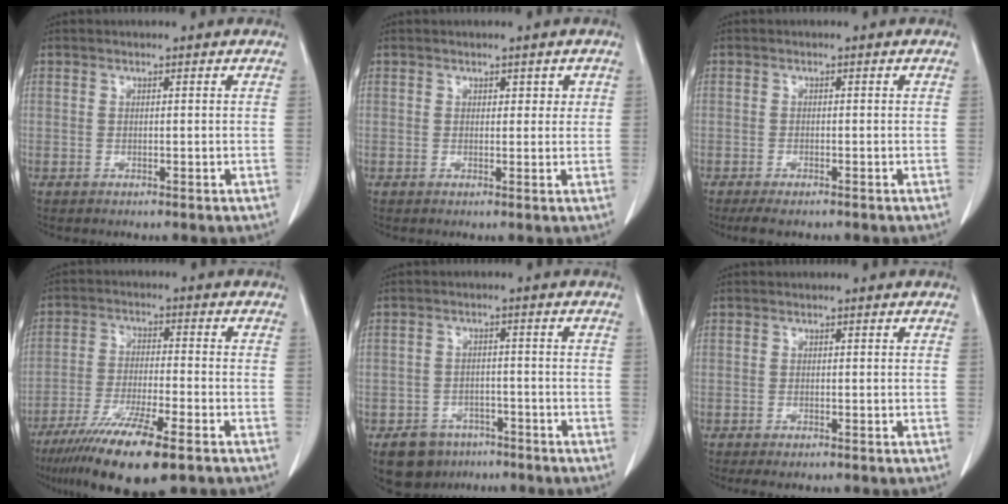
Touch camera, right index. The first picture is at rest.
{"total": 0.9, "force": [0.4, 0.6, 0.6], "torque": [-0.004, 0.002, 0.005]}
{"total": 3.3, "force": [-2.6, 0.9, 1.8], "torque": [-0.030, -0.008, -0.038]}
{"total": 13.8, "force": [-9.0, 1.8, 10.4], "torque": [-0.192, -0.036, -0.154]}
{"total": 6.7, "force": [-4.8, 4.5, 1.6], "torque": [-0.022, 0.007, -0.069]}
{"total": 1.8, "force": [-1.4, 0.5, 0.9], "torque": [-0.014, -0.004, -0.018]}